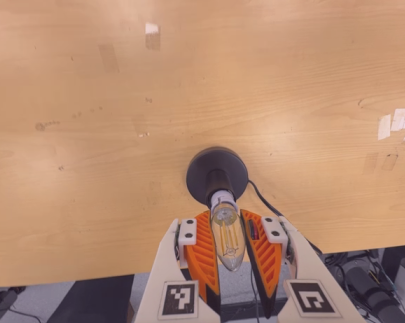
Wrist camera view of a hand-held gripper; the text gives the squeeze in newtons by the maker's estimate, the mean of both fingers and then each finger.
{"total": 13.6, "left": 13.4, "right": 13.9}